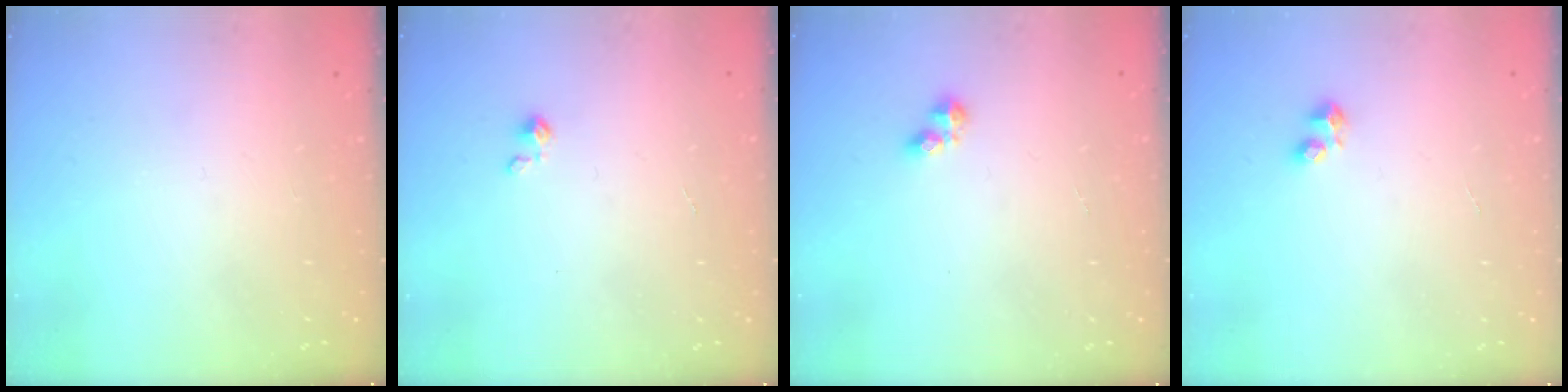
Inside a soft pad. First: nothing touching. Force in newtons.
{"total": 1.6, "press": 1.6, "slide": 0.2}
{"total": 2.7, "press": 2.6, "slide": 0.3}
{"total": 2.9, "press": 2.8, "slide": 0.5}